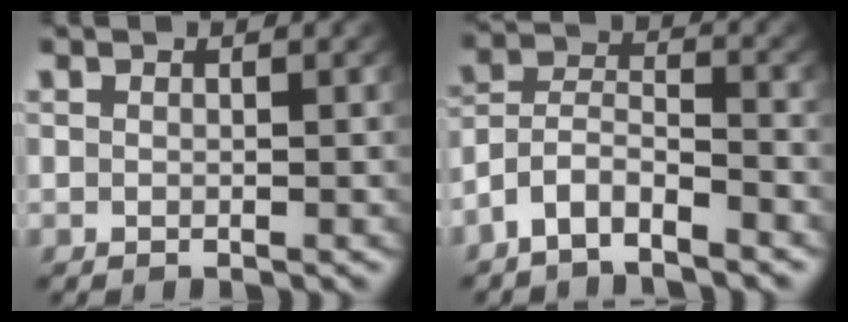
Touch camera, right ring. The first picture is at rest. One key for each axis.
{"total": 6.8, "fx": -3.1, "fy": 5.6, "fz": 2.3, "tx": -0.067, "ty": -0.023, "tz": -0.064}